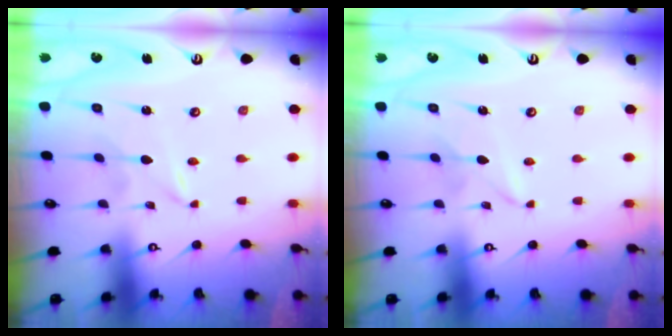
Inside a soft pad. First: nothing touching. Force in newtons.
{"total": 1.5, "press": 1.5, "slide": 0.3}